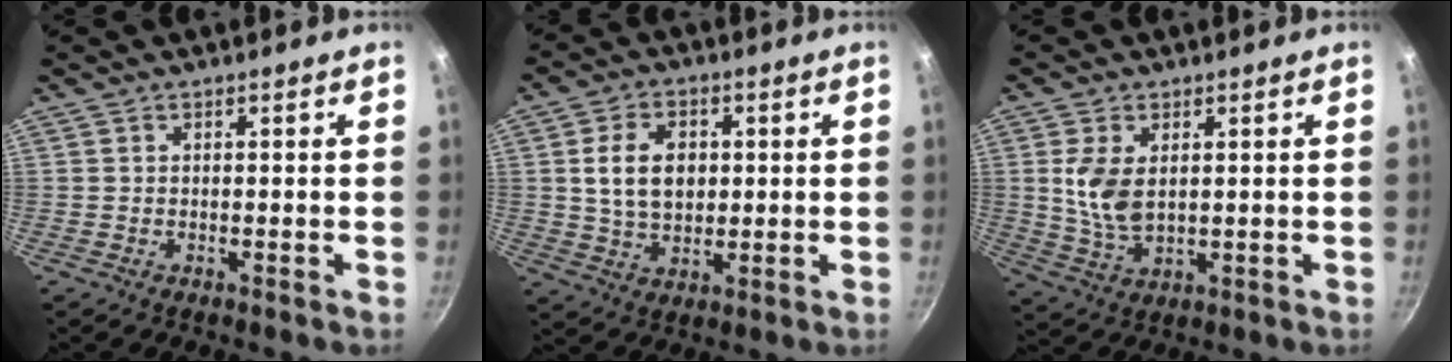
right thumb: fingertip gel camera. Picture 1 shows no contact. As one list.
[{"total": 9.6, "force": [1.4, 6.7, 6.8], "torque": [-0.101, 0.000, 0.025]}, {"total": 7.8, "force": [1.5, 4.5, 6.2], "torque": [-0.124, -0.014, 0.035]}]